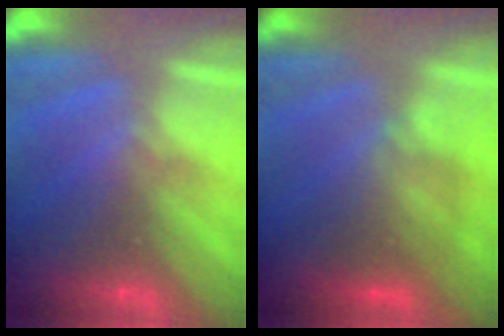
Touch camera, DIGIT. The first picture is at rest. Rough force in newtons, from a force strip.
{"total": 2.5}